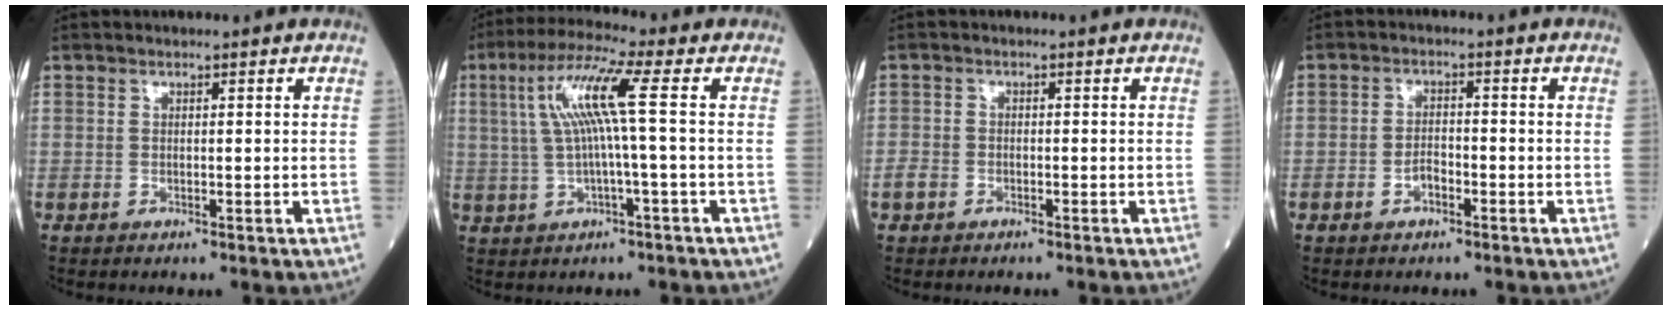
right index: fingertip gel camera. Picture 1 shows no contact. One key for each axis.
{"total": 9.0, "fx": 1.4, "fy": -0.7, "fz": 8.8, "tx": -0.180, "ty": 0.020, "tz": 0.030}
{"total": 2.0, "fx": -1.3, "fy": 1.4, "fz": 0.7, "tx": -0.018, "ty": 0.004, "tz": -0.022}
{"total": 2.5, "fx": -1.3, "fy": 1.3, "fz": 1.7, "tx": -0.030, "ty": 0.005, "tz": -0.025}